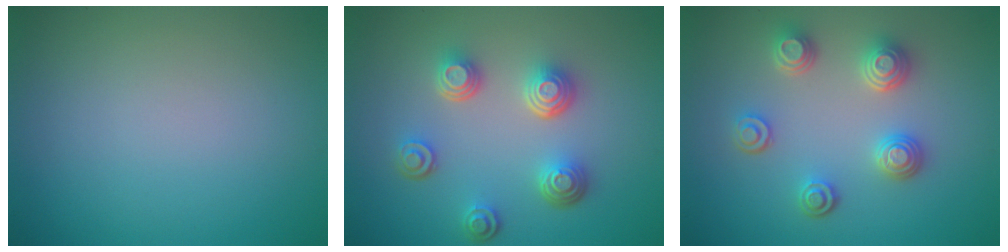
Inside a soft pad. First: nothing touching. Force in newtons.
{"total": 4.5, "press": 3.5, "slide": 2.8}
{"total": 3.7, "press": 3.2, "slide": 1.8}